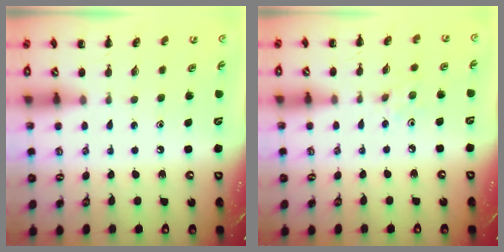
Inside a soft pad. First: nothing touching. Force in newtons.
{"total": 3.2, "press": 2.9, "slide": 1.2}